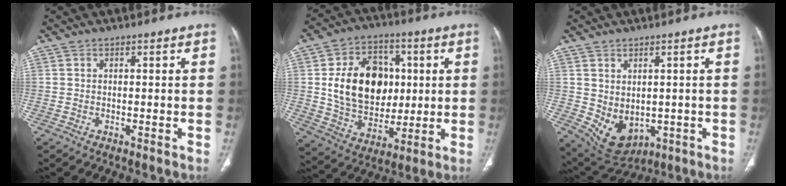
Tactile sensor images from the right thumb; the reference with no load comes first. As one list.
[{"total": 18.9, "force": [2.5, 14.2, 12.2], "torque": [-0.157, 0.001, 0.053]}, {"total": 8.5, "force": [-0.9, 6.0, 5.9], "torque": [-0.083, -0.006, 0.017]}]